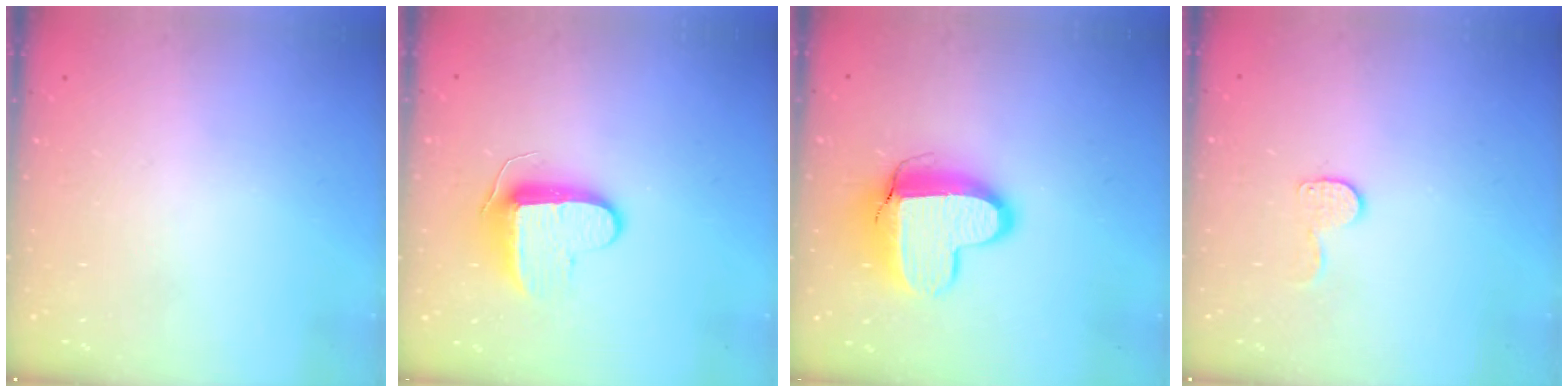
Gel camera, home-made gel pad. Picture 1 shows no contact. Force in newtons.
{"total": 10.5, "press": 10.4, "slide": 1.0}
{"total": 13.3, "press": 13.3, "slide": 0.9}
{"total": 6.0, "press": 5.9, "slide": 0.5}